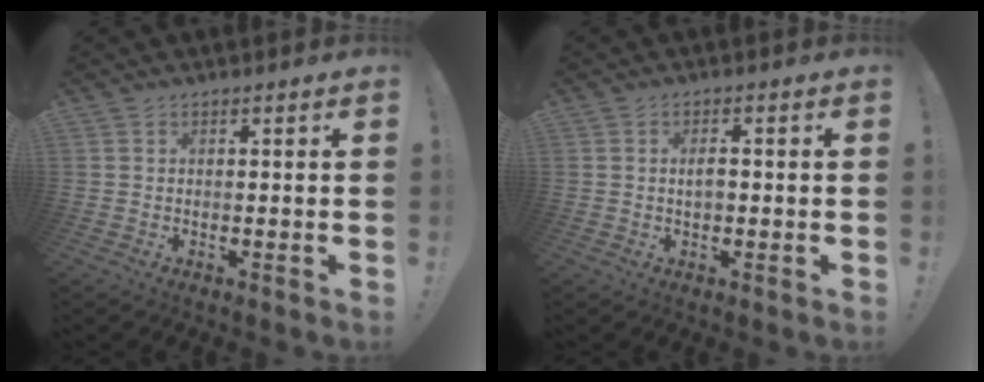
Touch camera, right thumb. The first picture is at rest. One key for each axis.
{"total": 2.3, "fx": 0.0, "fy": 1.2, "fz": 1.9, "tx": -0.029, "ty": 0.003, "tz": -0.001}